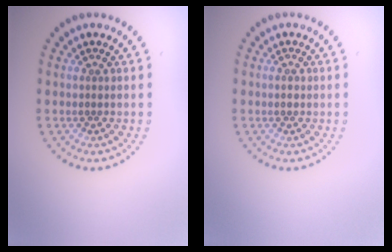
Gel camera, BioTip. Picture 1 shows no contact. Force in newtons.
{"total": 0.9, "press": 0.9, "slide": 0.2}